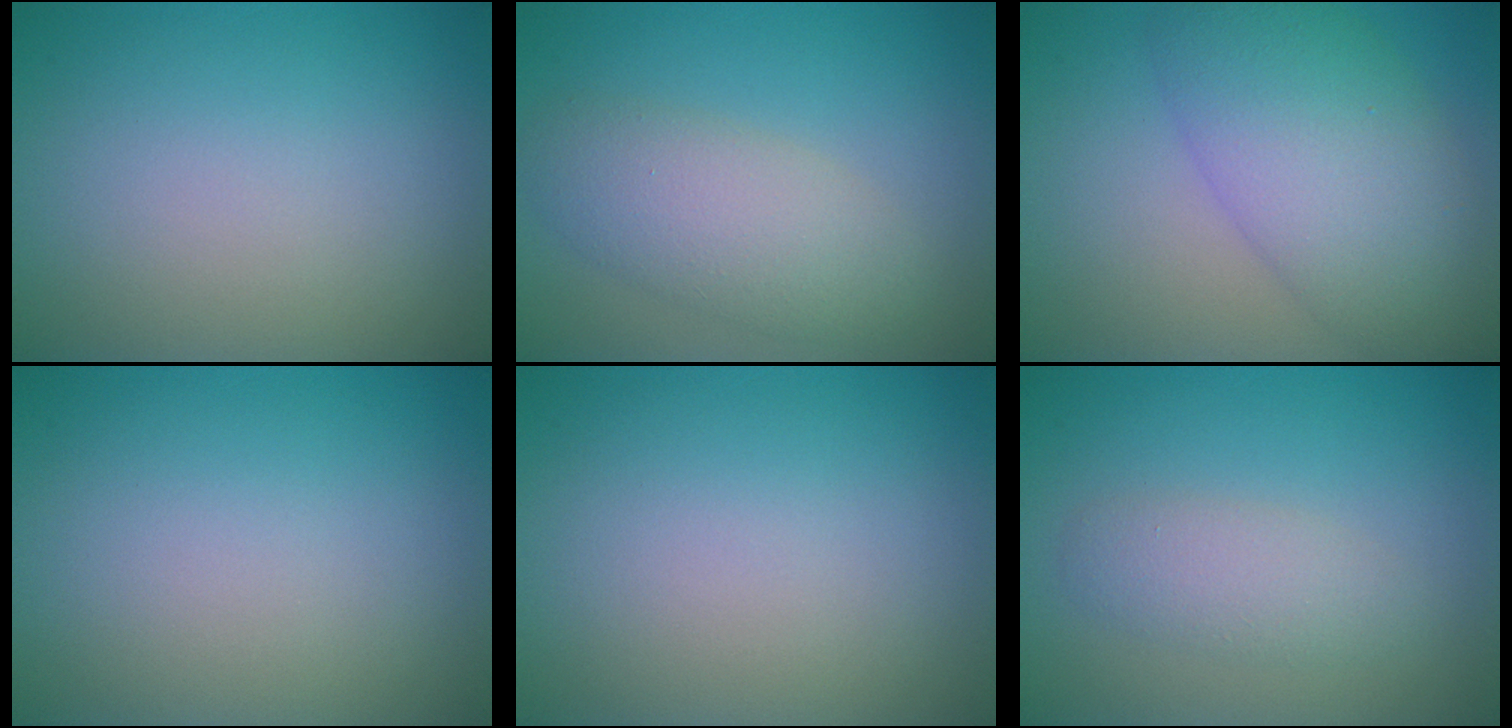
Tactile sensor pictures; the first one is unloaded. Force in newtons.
{"total": 4.6, "press": 4.6, "slide": 0.4}
{"total": 8.0, "press": 8.0, "slide": 0.2}
{"total": 0.0}
{"total": 0.0}
{"total": 2.3, "press": 2.3, "slide": 0.1}